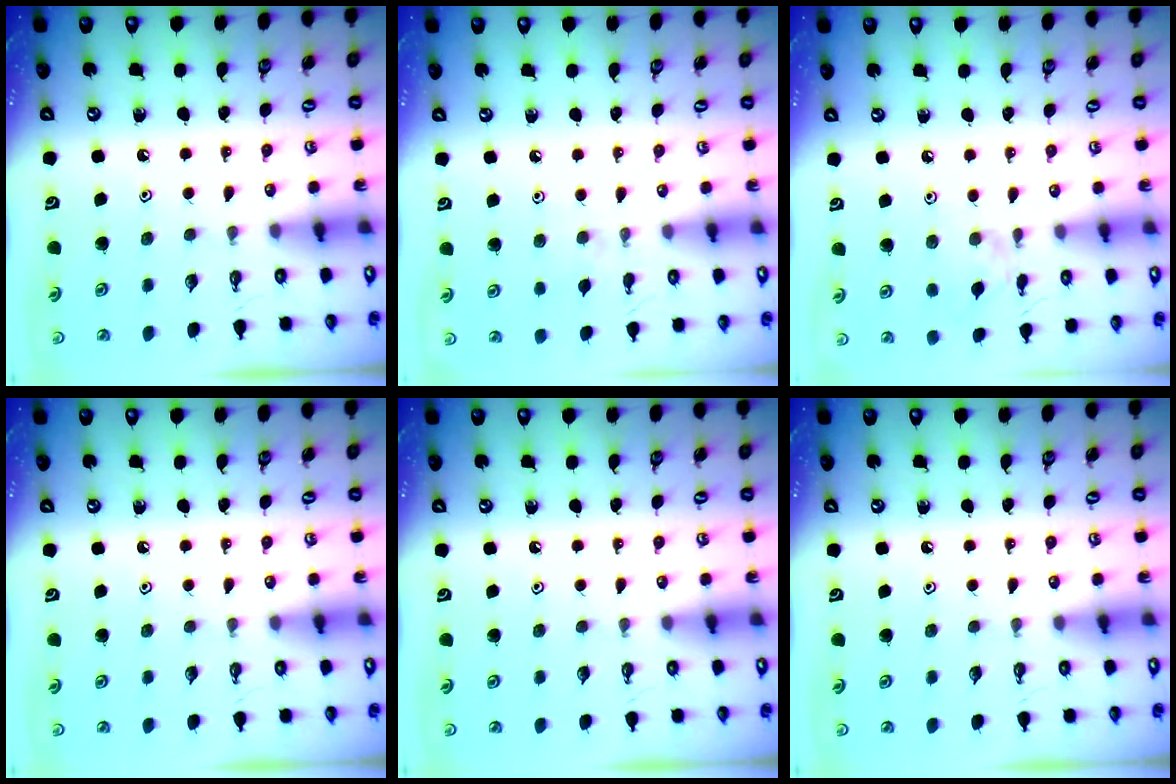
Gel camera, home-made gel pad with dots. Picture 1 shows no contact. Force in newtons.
{"total": 2.9, "press": 2.9, "slide": 0.4}
{"total": 2.5, "press": 2.5, "slide": 0.5}
{"total": 0.0}
{"total": 0.0}
{"total": 0.0}